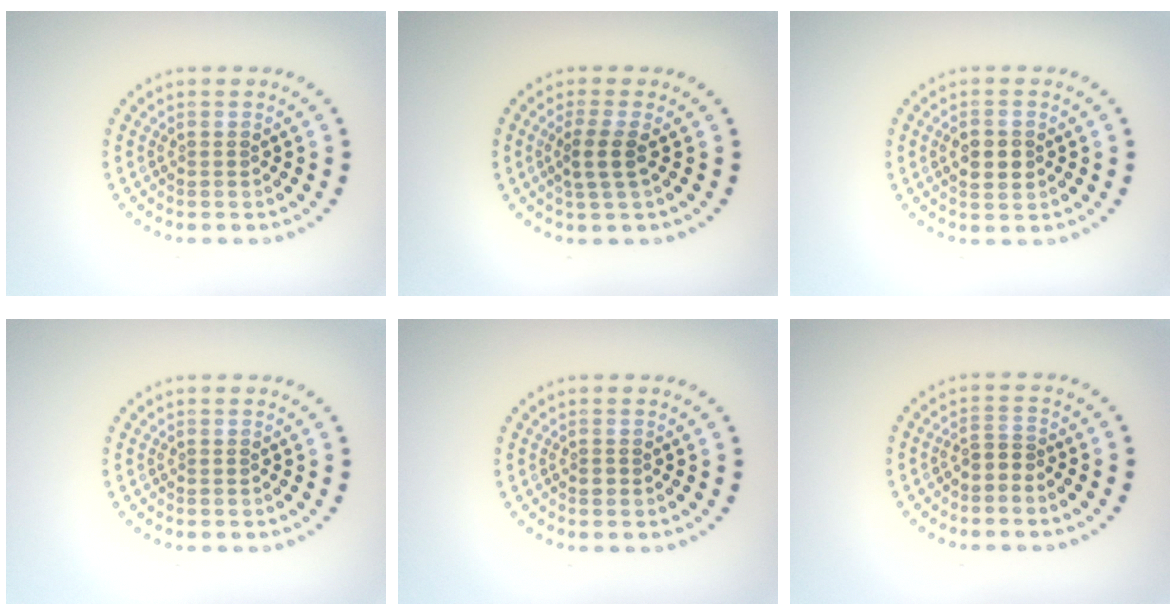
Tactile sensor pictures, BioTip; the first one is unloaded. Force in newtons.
{"total": 2.2, "press": 1.9, "slide": 1.2}
{"total": 2.7, "press": 2.7, "slide": 0.1}
{"total": 0.0}
{"total": 0.6, "press": 0.5, "slide": 0.3}
{"total": 1.6, "press": 1.3, "slide": 1.0}